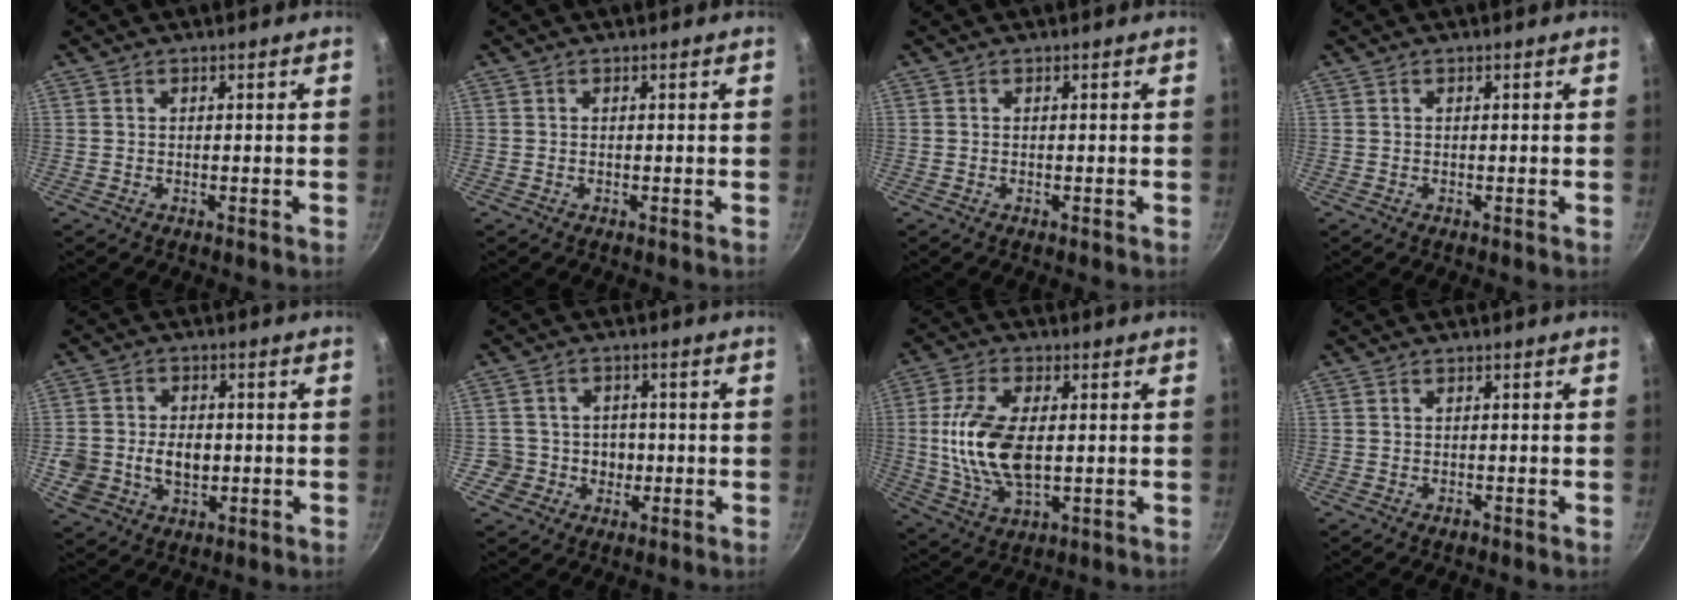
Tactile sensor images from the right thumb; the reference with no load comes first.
{"total": 0.0}
{"total": 0.0}
{"total": 0.0}
{"total": 10.1, "force": [-1.0, 7.6, 6.5], "torque": [-0.108, 0.002, -0.015]}
{"total": 6.0, "force": [-0.9, 5.8, 1.0], "torque": [0.019, 0.019, -0.014]}
{"total": 14.2, "force": [0.5, 7.4, 12.1], "torque": [-0.233, -0.001, 0.011]}
{"total": 0.6, "force": [-0.4, 0.3, 0.3], "torque": [-0.006, 0.002, -0.007]}